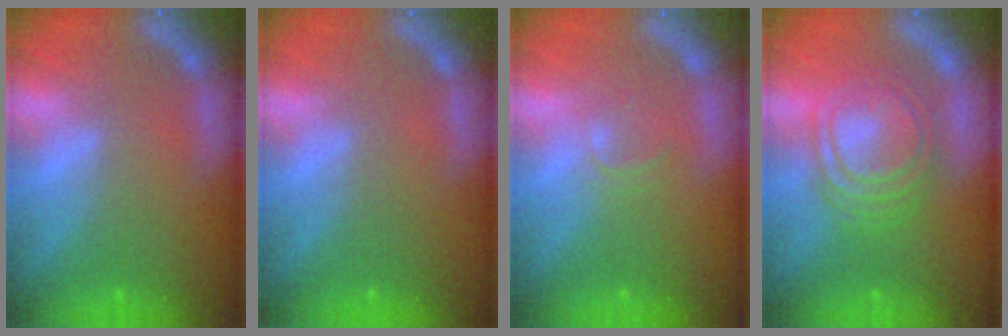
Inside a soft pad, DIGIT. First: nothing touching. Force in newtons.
{"total": 0.0}
{"total": 1.4}
{"total": 8.1}